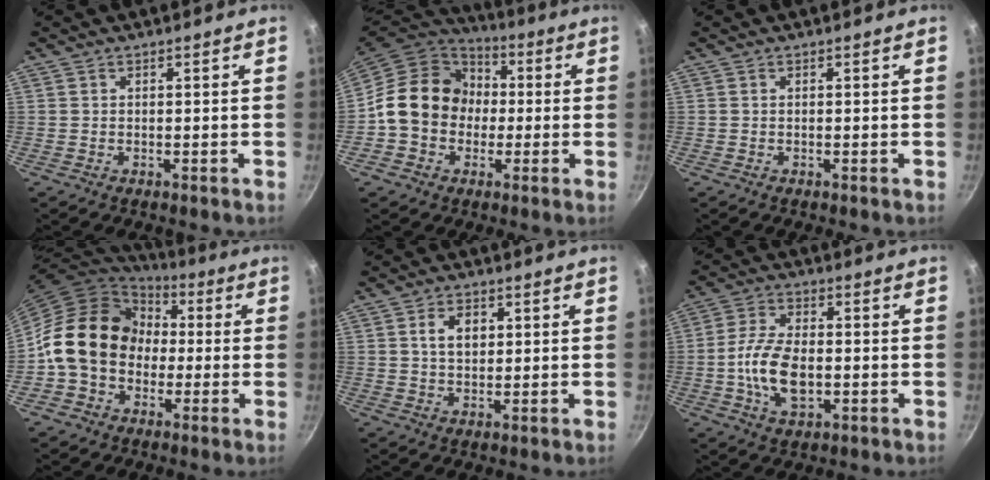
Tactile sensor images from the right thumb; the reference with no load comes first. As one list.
[{"total": 16.4, "force": [-0.2, 14.0, 8.5], "torque": [-0.110, 0.042, -0.018]}, {"total": 0.0}, {"total": 16.9, "force": [-0.4, 13.9, 9.6], "torque": [-0.126, 0.046, -0.019]}, {"total": 5.1, "force": [1.3, 3.5, 3.5], "torque": [-0.043, 0.000, 0.023]}, {"total": 10.7, "force": [-1.7, 6.0, 8.7], "torque": [-0.165, 0.017, -0.035]}]